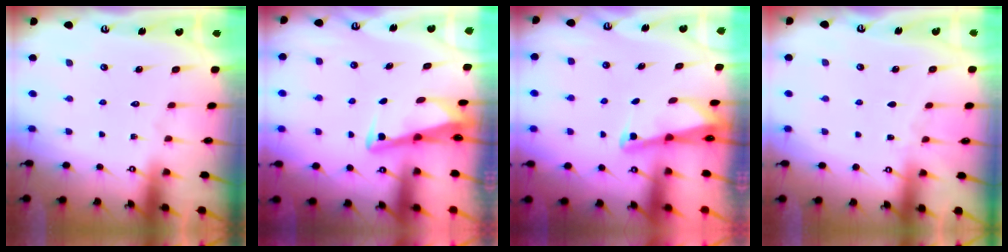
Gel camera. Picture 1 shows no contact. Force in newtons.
{"total": 3.3, "press": 3.3, "slide": 0.4}
{"total": 2.1, "press": 2.1, "slide": 0.3}
{"total": 2.7, "press": 2.6, "slide": 0.3}